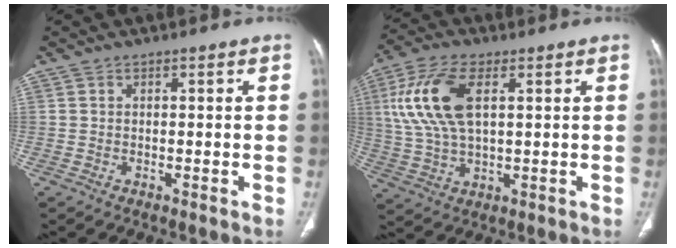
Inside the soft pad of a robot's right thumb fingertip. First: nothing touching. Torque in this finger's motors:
{"motor_torque": [-1.22, 1.66, 1.63, -0.02, 0.25]}